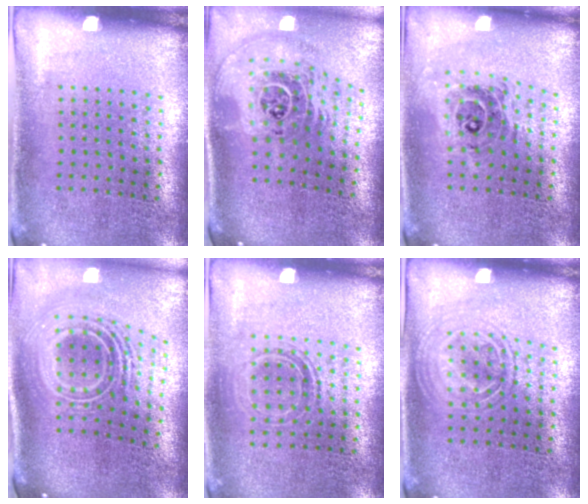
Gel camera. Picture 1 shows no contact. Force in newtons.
{"total": 2.7, "press": 1.8, "slide": 2.0}
{"total": 0.7, "press": 0.6, "slide": 0.1}
{"total": 2.8, "press": 1.9, "slide": 2.2}
{"total": 1.2, "press": 1.1, "slide": 0.6}
{"total": 1.2, "press": 1.2, "slide": 0.1}